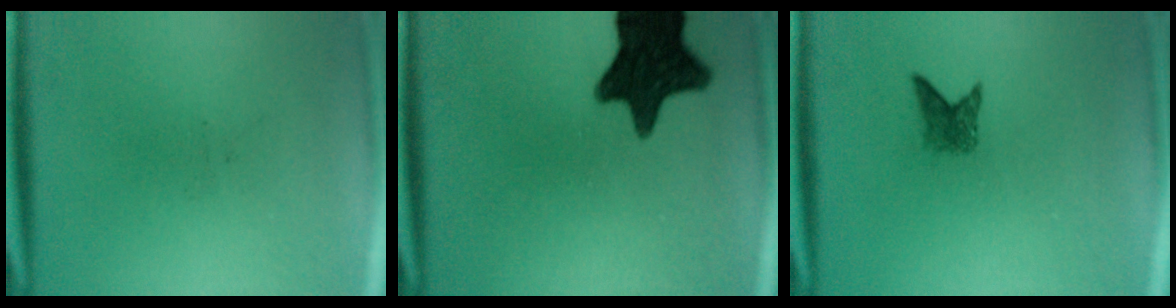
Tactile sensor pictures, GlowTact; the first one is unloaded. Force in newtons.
{"total": 14.8}
{"total": 2.1}